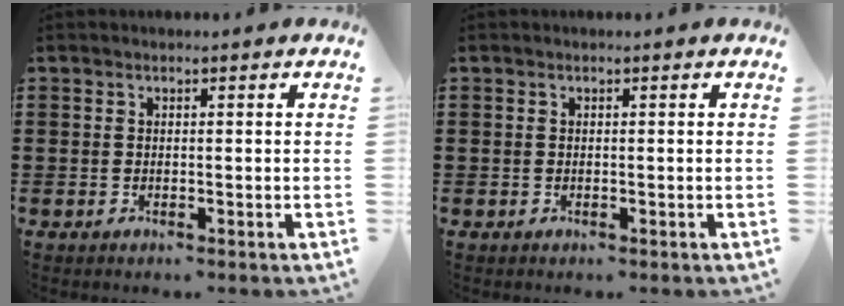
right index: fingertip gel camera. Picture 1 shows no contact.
{"total": 0.0}